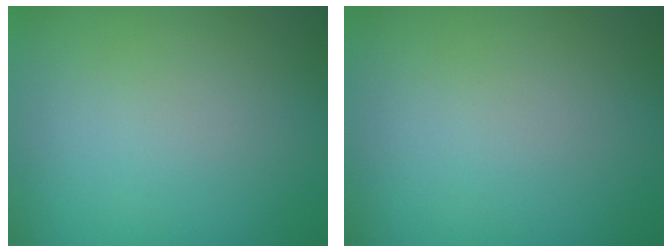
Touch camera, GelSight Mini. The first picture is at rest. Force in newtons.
{"total": 0.0}